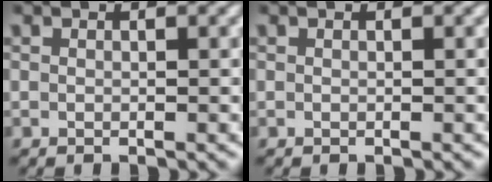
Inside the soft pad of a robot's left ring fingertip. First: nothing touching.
{"total": 0.0}